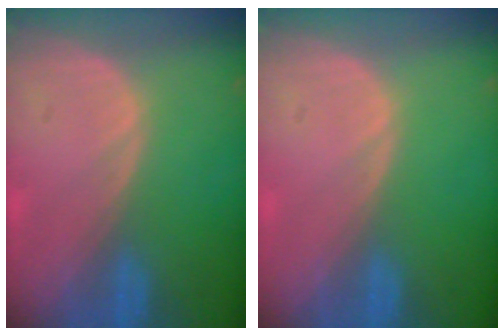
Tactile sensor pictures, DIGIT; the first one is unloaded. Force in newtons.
{"total": 0.0}